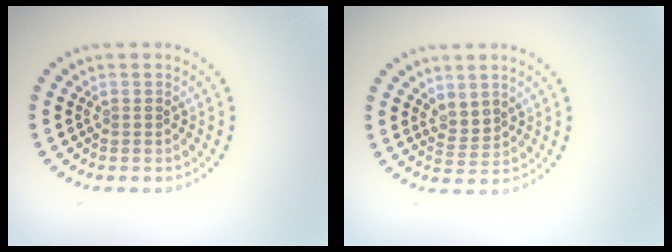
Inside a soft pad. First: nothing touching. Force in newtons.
{"total": 1.6, "press": 1.3, "slide": 0.9}